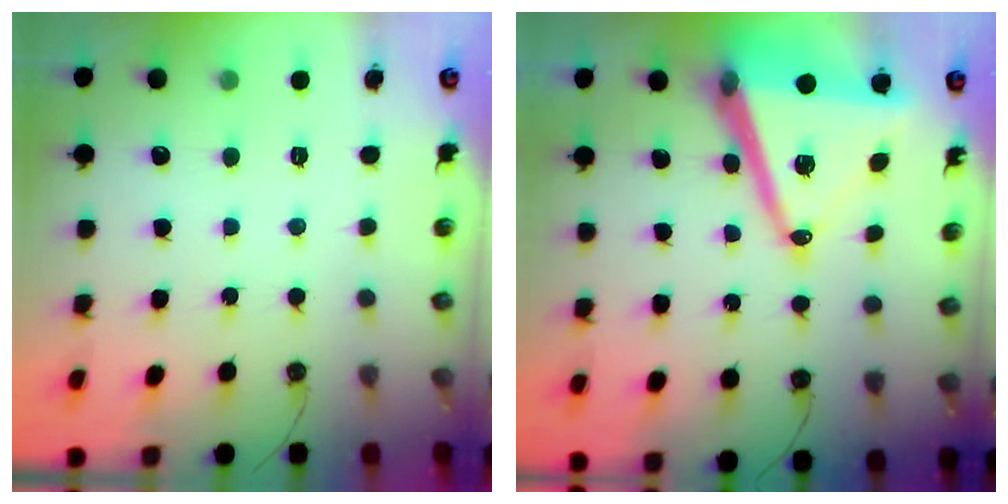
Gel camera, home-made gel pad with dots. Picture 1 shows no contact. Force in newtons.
{"total": 17.9, "press": 17.5, "slide": 3.9}